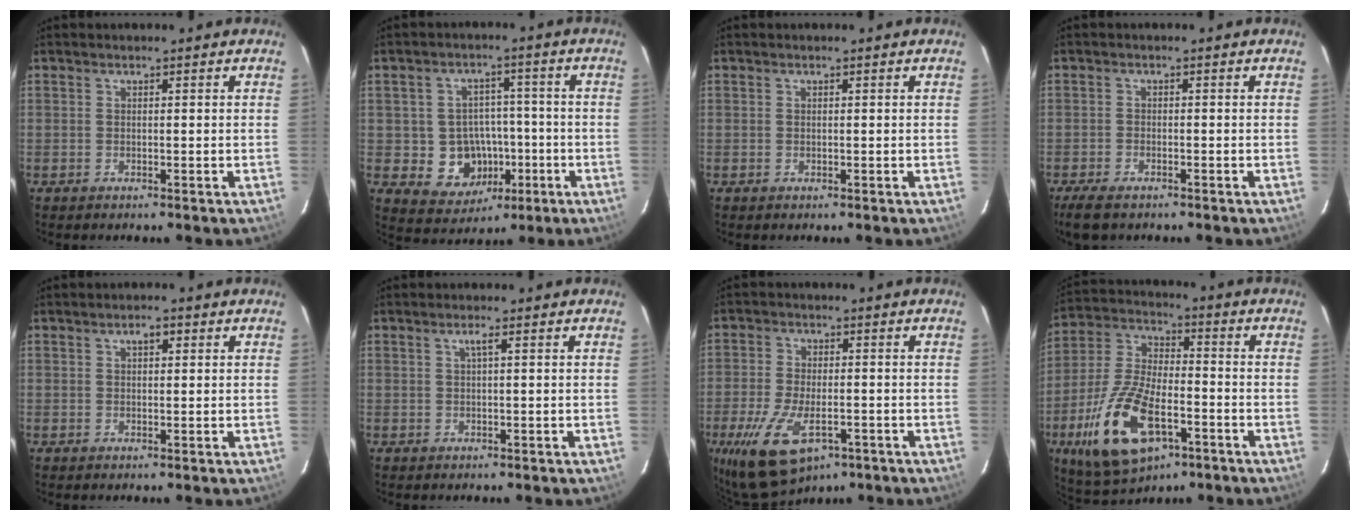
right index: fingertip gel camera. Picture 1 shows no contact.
{"total": 10.0, "force": [-2.4, 9.1, 3.4], "torque": [-0.077, 0.025, -0.014]}
{"total": 0.0}
{"total": 4.8, "force": [-3.6, 1.9, 2.5], "torque": [-0.069, -0.015, -0.069]}
{"total": 1.9, "force": [0.8, 1.0, 1.4], "torque": [-0.022, 0.009, 0.012]}
{"total": 1.2, "force": [0.3, -0.2, 1.1], "torque": [-0.019, 0.003, 0.005]}
{"total": 13.2, "force": [-6.5, 6.4, 9.6], "torque": [-0.214, -0.036, -0.109]}
{"total": 18.6, "force": [-8.0, 8.5, 14.4], "torque": [-0.314, -0.020, -0.142]}